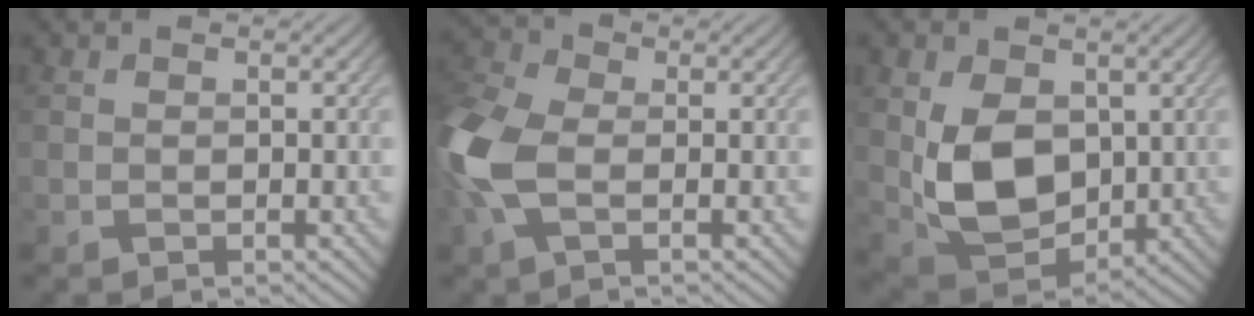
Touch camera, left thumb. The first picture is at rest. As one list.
[{"total": 8.8, "force": [-1.4, 5.0, 7.1], "torque": [-0.209, -0.001, -0.041]}, {"total": 8.9, "force": [0.6, 6.1, 6.4], "torque": [-0.147, -0.014, 0.018]}]